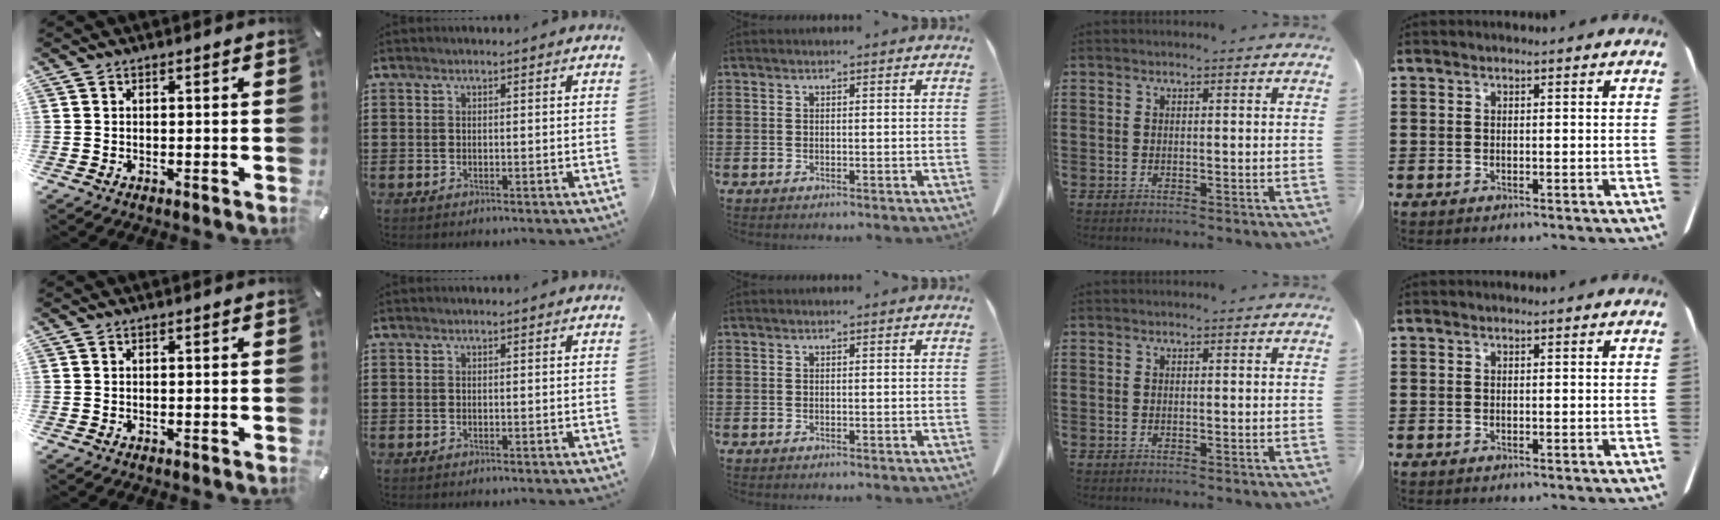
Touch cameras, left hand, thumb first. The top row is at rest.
{}